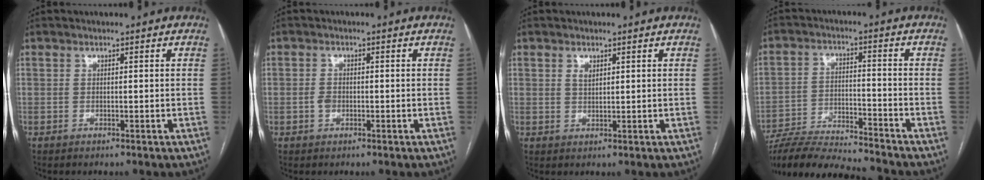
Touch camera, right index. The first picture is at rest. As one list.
[{"total": 1.6, "force": [-0.5, 1.1, 1.0], "torque": [-0.018, 0.003, -0.007]}, {"total": 1.5, "force": [0.8, 0.8, 1.0], "torque": [-0.018, 0.000, 0.018]}, {"total": 14.3, "force": [-13.6, 0.1, 4.3], "torque": [-0.073, -0.002, -0.226]}]